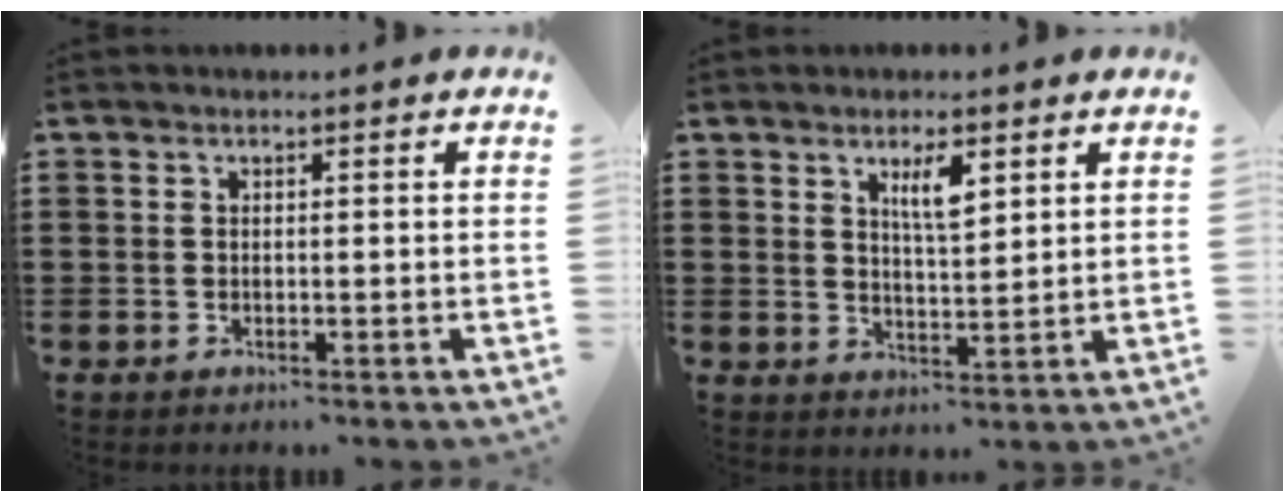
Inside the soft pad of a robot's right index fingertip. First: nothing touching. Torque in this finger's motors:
{"motor_torque": [0.05, -0.03, 0.17, 0.06]}